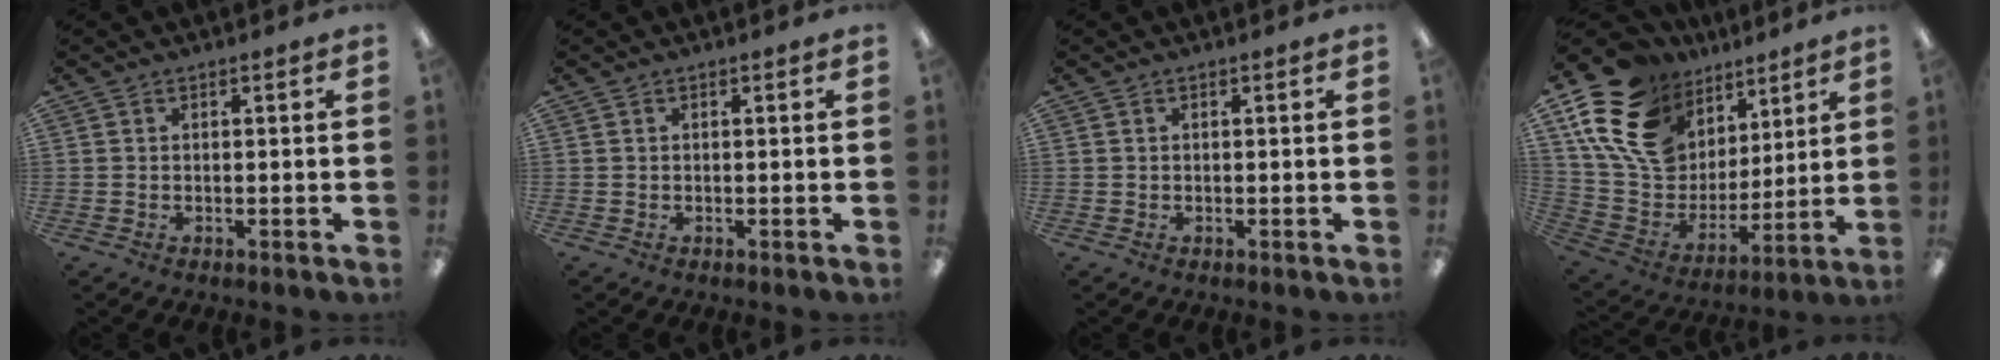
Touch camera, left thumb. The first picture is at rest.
{"total": 0.0}
{"total": 0.0}
{"total": 20.7, "force": [11.4, 14.1, 10.0], "torque": [-0.200, -0.055, 0.219]}